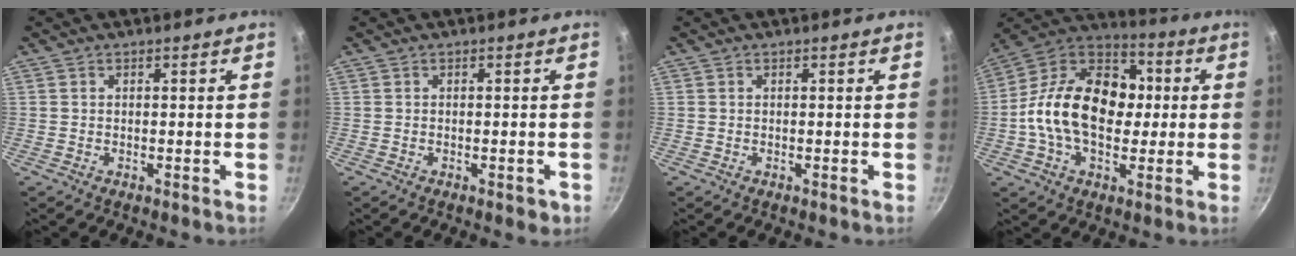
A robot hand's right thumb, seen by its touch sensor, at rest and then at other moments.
{"total": 1.8, "force": [-0.8, 0.9, 1.4], "torque": [-0.016, 0.003, -0.006]}
{"total": 0.0}
{"total": 21.2, "force": [-0.2, 14.5, 15.4], "torque": [-0.224, 0.037, -0.024]}